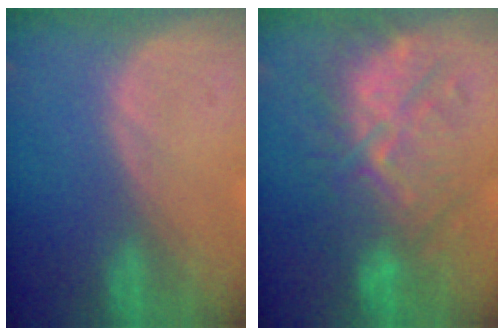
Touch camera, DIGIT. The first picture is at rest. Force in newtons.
{"total": 10.1, "press": 10.0, "slide": 0.4}